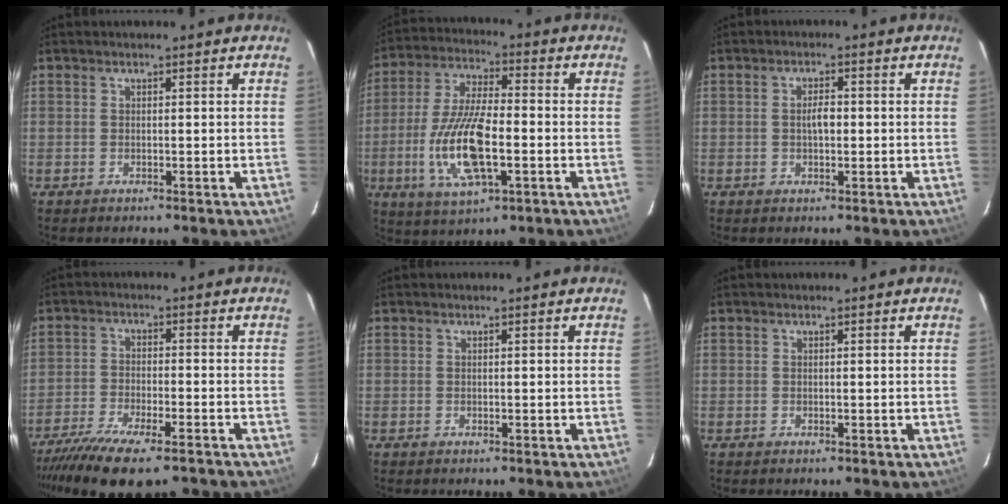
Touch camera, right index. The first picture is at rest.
{"total": 14.9, "force": [-3.7, 5.2, 13.4], "torque": [-0.282, -0.010, -0.067]}
{"total": 2.7, "force": [-0.1, 1.3, 2.4], "torque": [-0.044, 0.005, 0.000]}
{"total": 14.5, "force": [-11.6, 3.3, 8.2], "torque": [-0.172, -0.043, -0.193]}
{"total": 0.0}
{"total": 0.0}